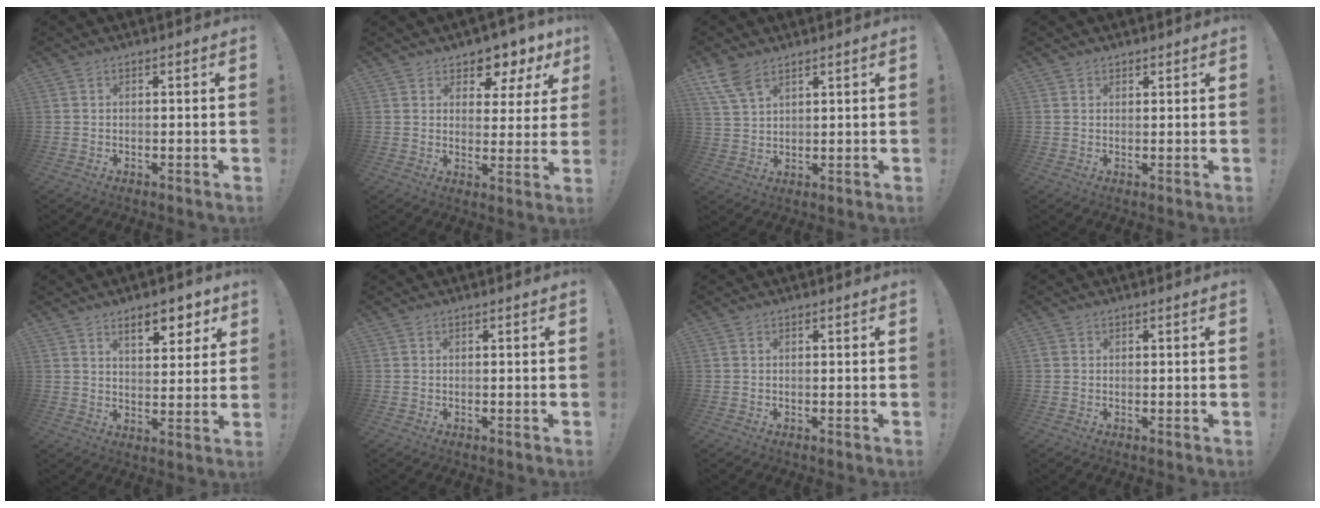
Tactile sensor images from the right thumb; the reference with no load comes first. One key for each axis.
{"total": 6.3, "fx": 4.9, "fy": 3.6, "fz": 1.8, "tx": -0.014, "ty": -0.052, "tz": 0.086}
{"total": 7.0, "fx": 4.8, "fy": 3.2, "fz": 3.9, "tx": -0.070, "ty": -0.022, "tz": 0.093}
{"total": 1.5, "fx": 1.3, "fy": 0.8, "fz": 0.0, "tx": 0.016, "ty": -0.009, "tz": 0.021}
{"total": 8.5, "fx": 5.5, "fy": 3.4, "fz": 5.5, "tx": -0.069, "ty": -0.029, "tz": 0.094}
{"total": 0.0}
{"total": 0.0}
{"total": 0.9, "fx": 0.3, "fy": 0.8, "fz": 0.3, "tx": -0.006, "ty": 0.003, "tz": 0.007}